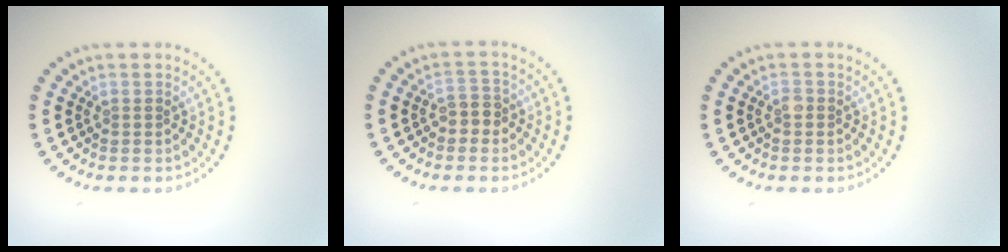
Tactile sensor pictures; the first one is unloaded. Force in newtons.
{"total": 1.9, "press": 1.8, "slide": 0.7}
{"total": 0.6, "press": 0.5, "slide": 0.3}